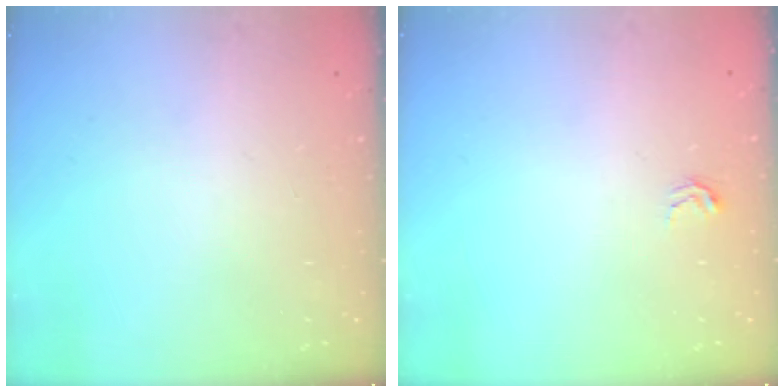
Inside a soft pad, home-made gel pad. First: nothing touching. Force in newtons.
{"total": 2.7, "press": 2.7, "slide": 0.4}